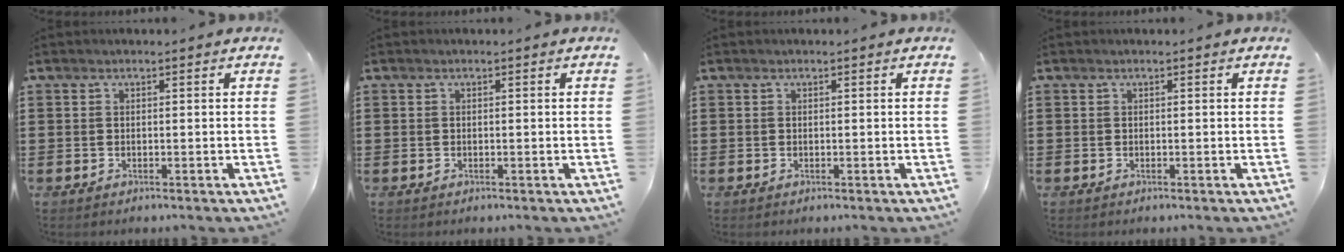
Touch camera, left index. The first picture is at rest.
{"total": 0.0}
{"total": 0.0}
{"total": 0.0}